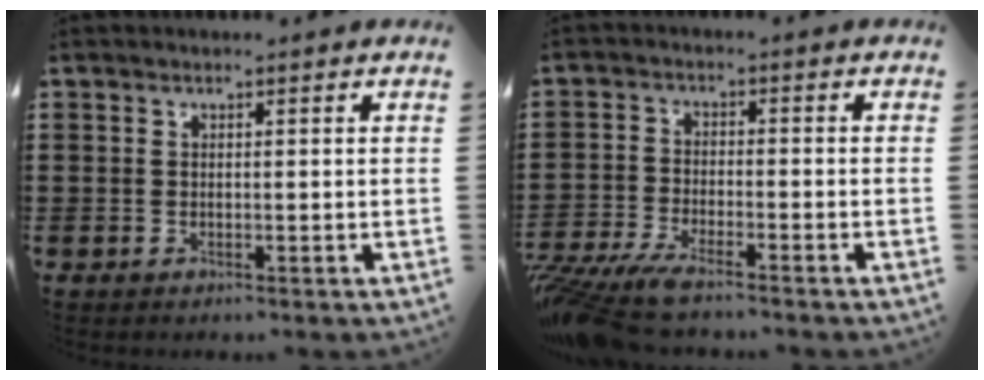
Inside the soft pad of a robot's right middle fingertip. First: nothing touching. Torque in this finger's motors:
{"motor_torque": [2.04, -0.10, 0.93, 0.21]}